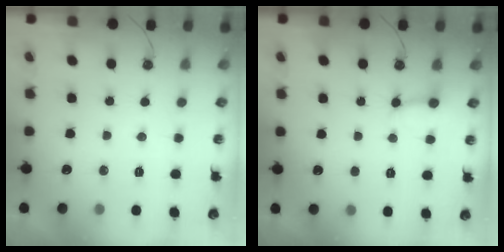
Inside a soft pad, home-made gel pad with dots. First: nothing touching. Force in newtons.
{"total": 3.8, "press": 3.7, "slide": 0.7}